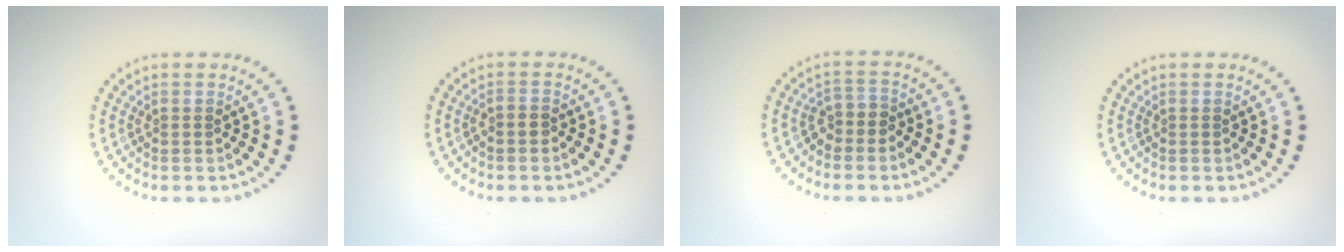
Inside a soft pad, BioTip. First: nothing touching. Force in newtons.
{"total": 0.8, "press": 0.6, "slide": 0.5}
{"total": 1.7, "press": 1.4, "slide": 1.0}
{"total": 0.0}